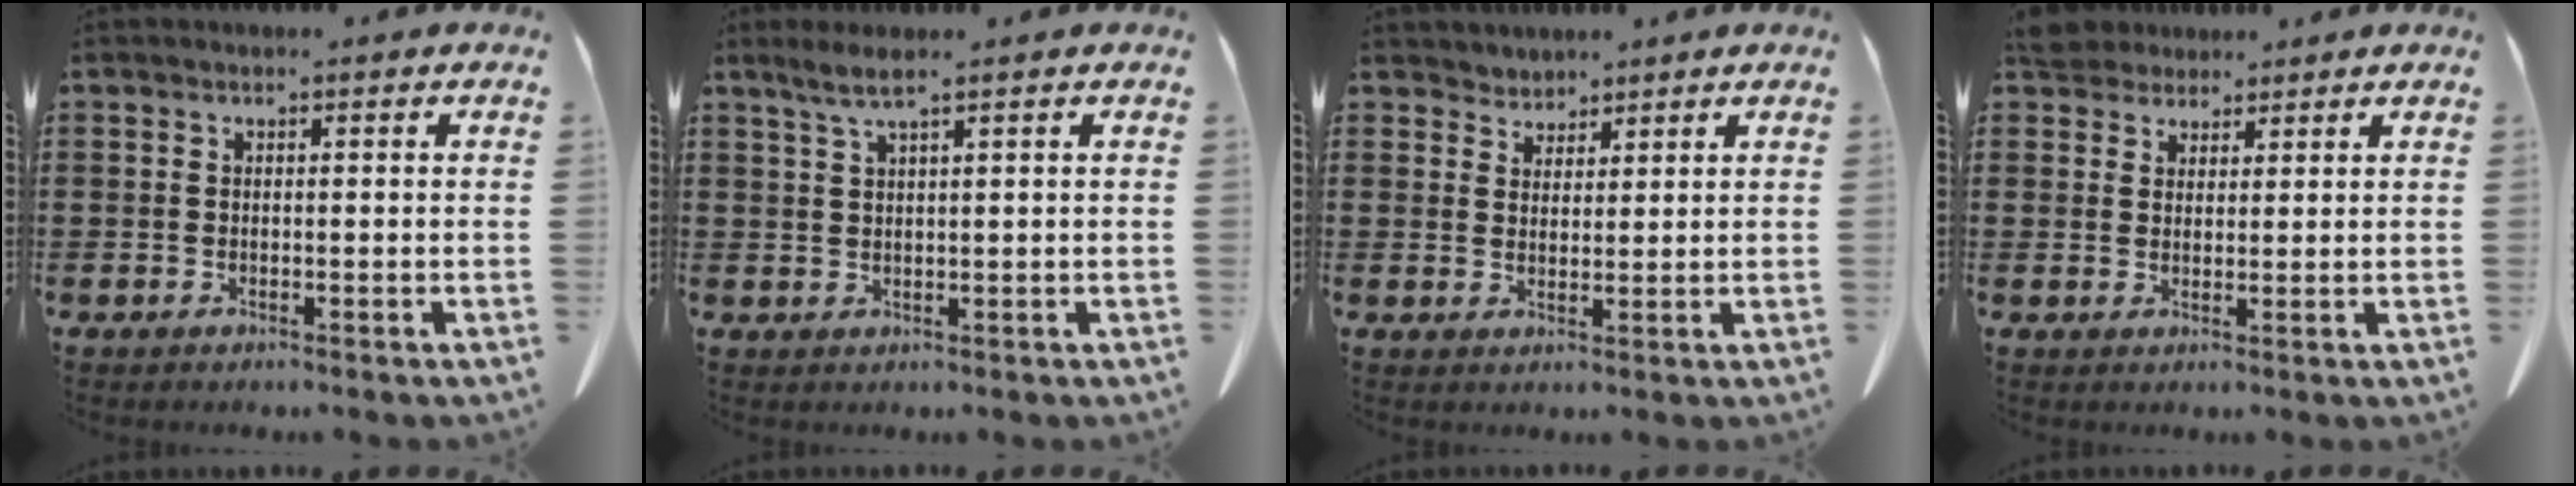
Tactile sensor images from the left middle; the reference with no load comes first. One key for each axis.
{"total": 2.5, "fx": 1.6, "fy": 0.0, "fz": 1.9, "tx": -0.041, "ty": -0.001, "tz": 0.030}
{"total": 2.6, "fx": 2.5, "fy": 0.8, "fz": -0.4, "tx": -0.003, "ty": -0.003, "tz": 0.047}
{"total": 4.0, "fx": 3.7, "fy": 1.4, "fz": 0.4, "tx": -0.023, "ty": -0.003, "tz": 0.072}